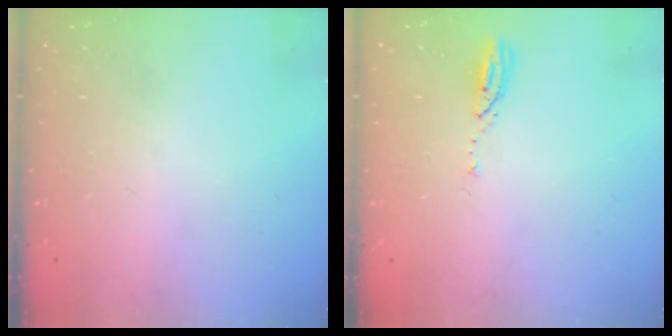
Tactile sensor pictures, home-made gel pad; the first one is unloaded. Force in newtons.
{"total": 3.7, "press": 3.7, "slide": 0.3}